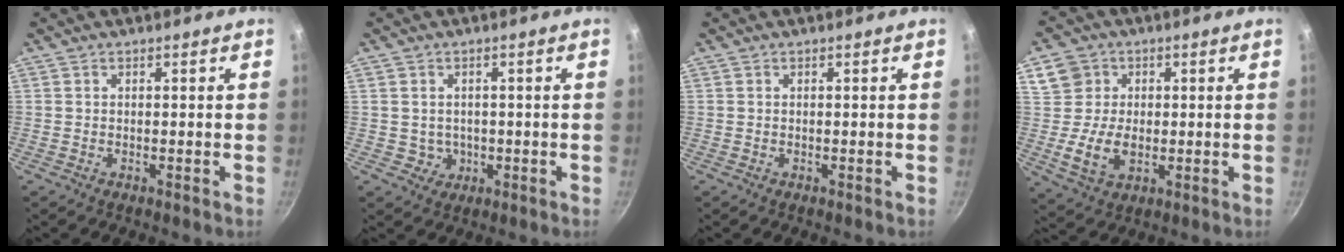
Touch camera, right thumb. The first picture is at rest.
{"total": 3.2, "force": [-0.2, 3.1, 0.9], "torque": [0.001, 0.007, 0.008]}
{"total": 0.0}
{"total": 9.0, "force": [0.4, 7.7, 4.6], "torque": [-0.059, -0.009, 0.003]}